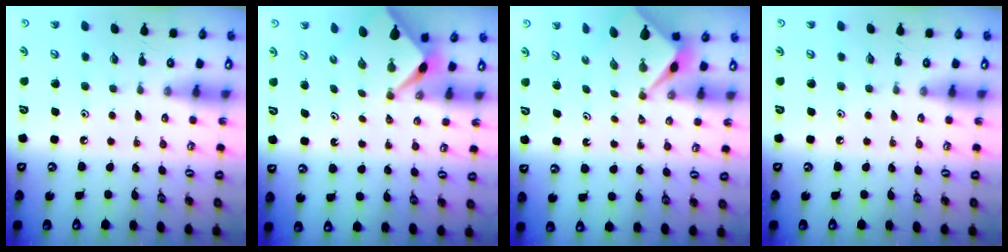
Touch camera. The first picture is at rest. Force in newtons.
{"total": 2.5, "press": 2.4, "slide": 0.4}
{"total": 2.6, "press": 2.6, "slide": 0.1}
{"total": 0.0}